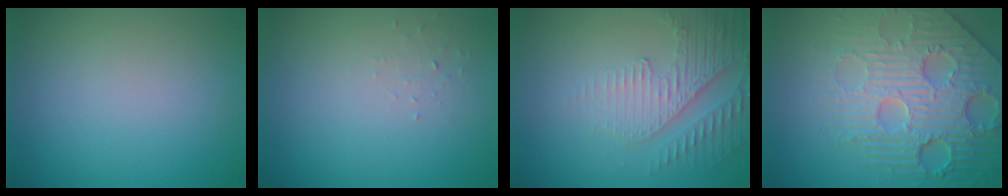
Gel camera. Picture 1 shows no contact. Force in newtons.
{"total": 0.6, "press": 0.3, "slide": 0.6}
{"total": 4.9, "press": 3.2, "slide": 3.7}
{"total": 7.0, "press": 5.7, "slide": 4.0}